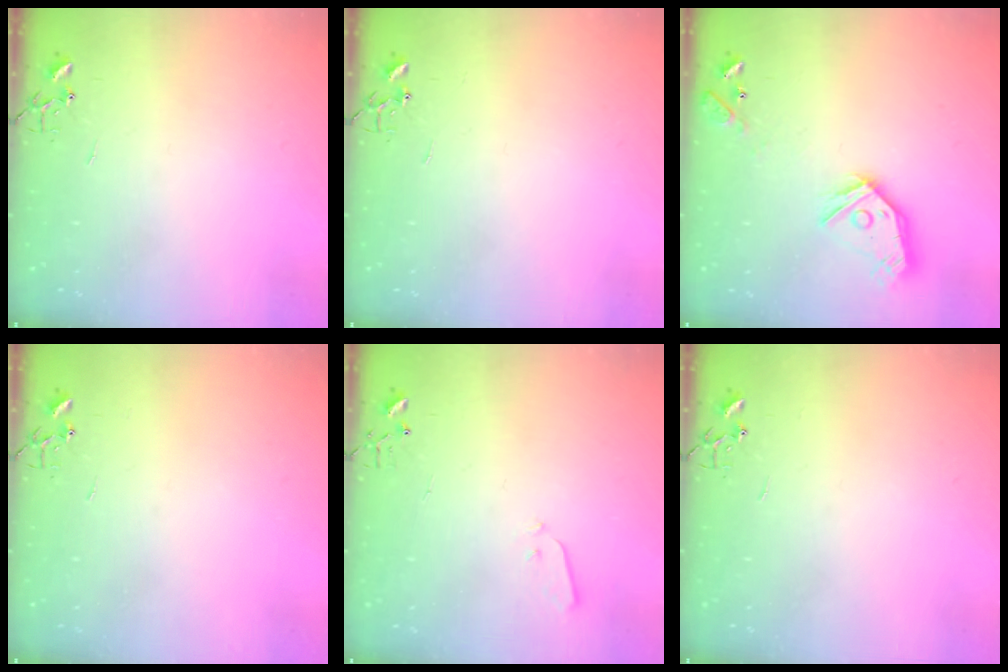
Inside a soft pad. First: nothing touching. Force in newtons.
{"total": 0.0}
{"total": 14.1, "press": 14.1, "slide": 1.1}
{"total": 0.0}
{"total": 3.0, "press": 2.9, "slide": 0.7}
{"total": 0.0}